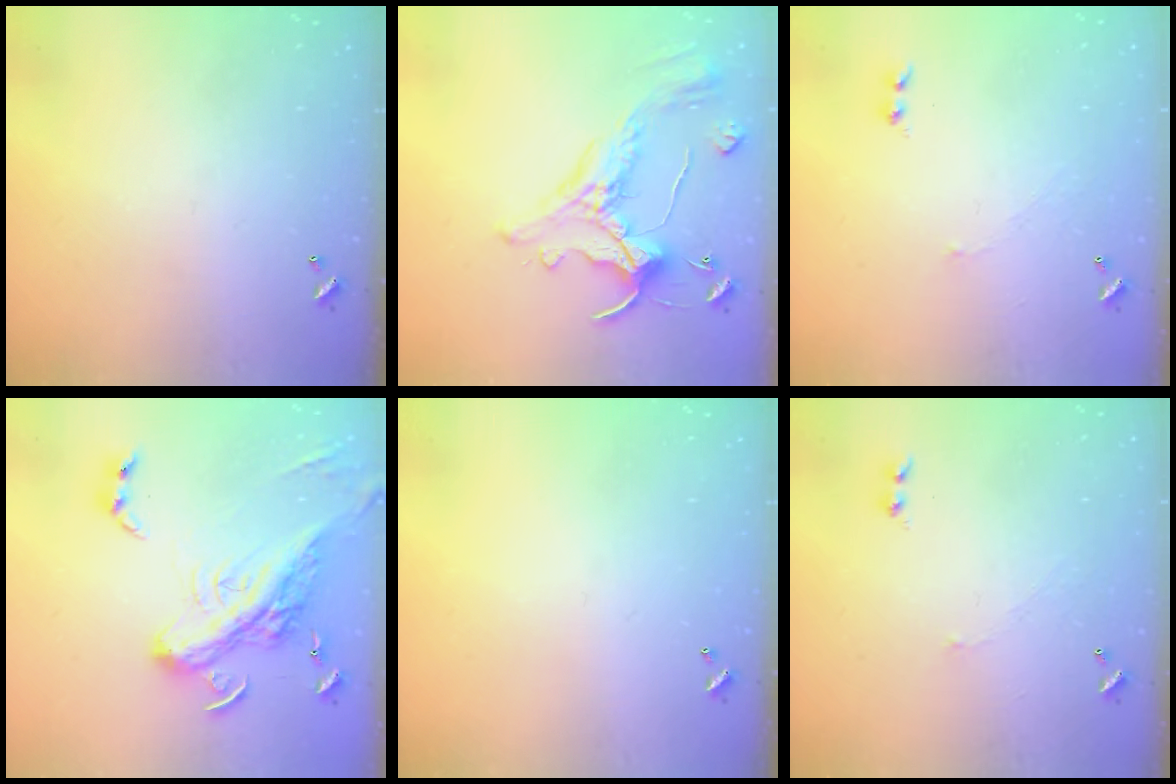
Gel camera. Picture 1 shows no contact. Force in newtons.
{"total": 2.5, "press": 2.2, "slide": 1.2}
{"total": 2.6, "press": 2.6, "slide": 0.6}
{"total": 10.0, "press": 9.8, "slide": 2.3}
{"total": 0.0}
{"total": 2.6, "press": 2.6, "slide": 0.6}